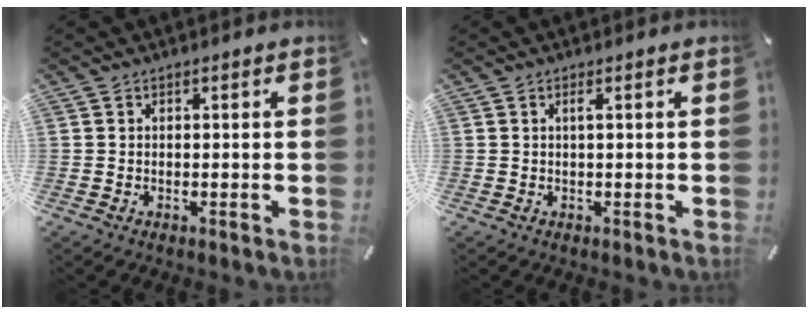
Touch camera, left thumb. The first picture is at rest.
{"total": 1.1, "force": [0.2, 0.1, 1.1], "torque": [-0.022, 0.000, 0.003]}